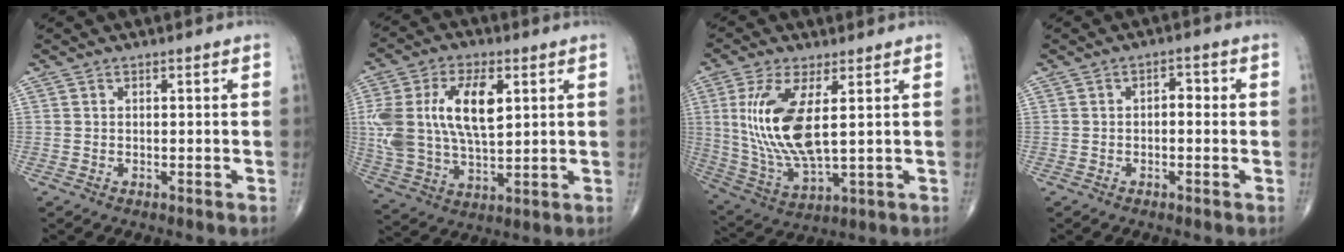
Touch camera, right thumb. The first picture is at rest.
{"total": 17.1, "force": [3.9, 8.7, 14.1], "torque": [-0.284, 0.000, 0.076]}
{"total": 14.7, "force": [2.8, 5.4, 13.4], "torque": [-0.292, -0.019, 0.066]}
{"total": 2.6, "force": [0.0, 1.5, 2.1], "torque": [-0.017, 0.012, -0.006]}